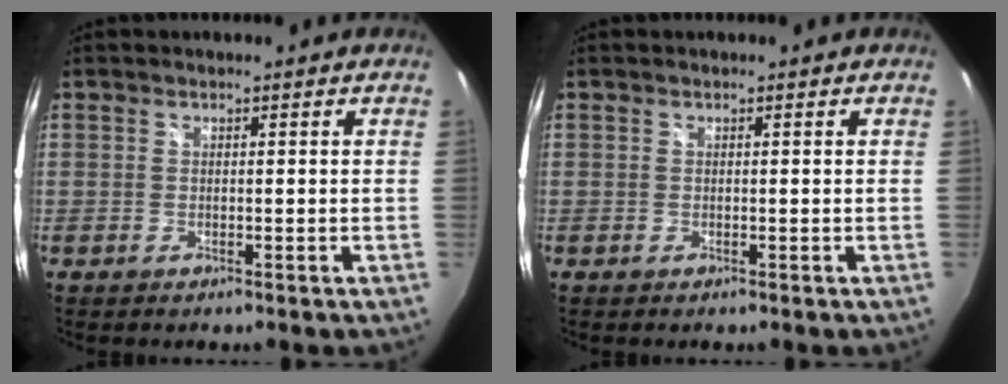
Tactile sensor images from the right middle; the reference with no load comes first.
{"total": 0.0}